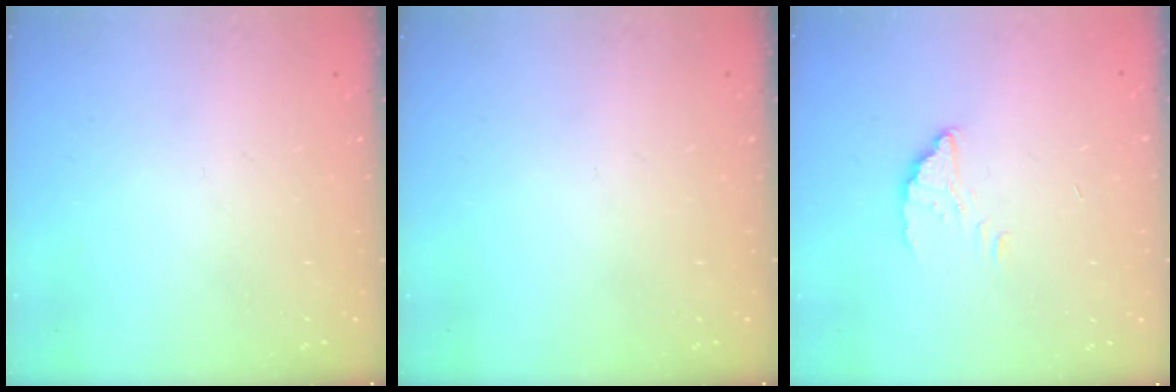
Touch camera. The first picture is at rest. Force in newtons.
{"total": 0.0}
{"total": 2.5, "press": 2.5, "slide": 0.1}